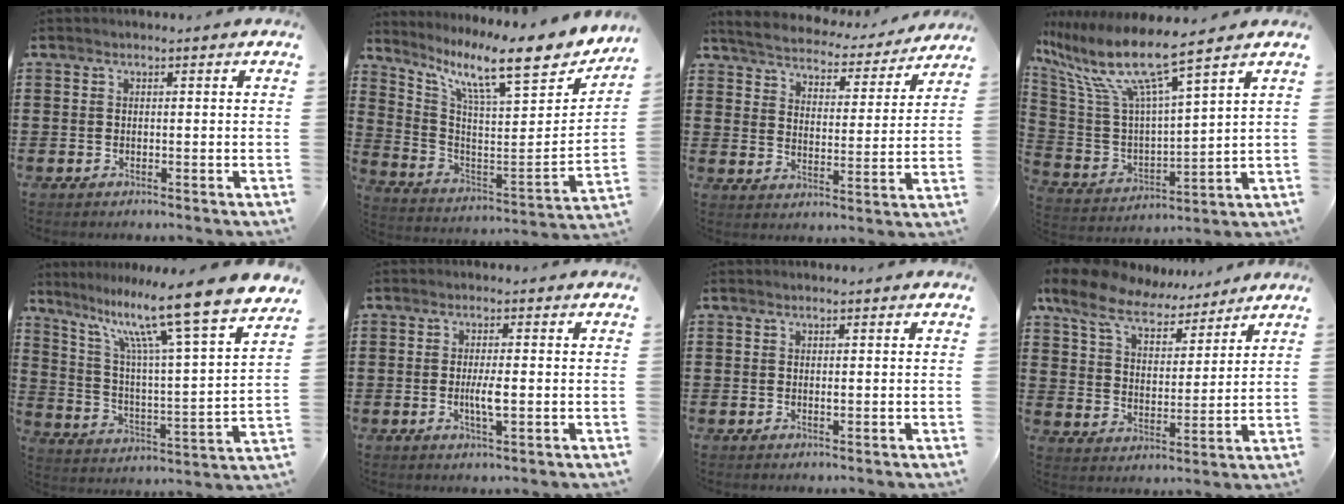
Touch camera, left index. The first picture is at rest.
{"total": 11.7, "force": [8.8, 1.2, 7.7], "torque": [-0.153, -0.076, 0.134]}
{"total": 4.4, "force": [4.4, 0.2, 0.7], "torque": [-0.039, -0.035, 0.070]}
{"total": 10.9, "force": [8.0, 1.3, 7.3], "torque": [-0.178, -0.053, 0.130]}
{"total": 14.1, "force": [11.1, -0.1, 8.6], "torque": [-0.178, -0.081, 0.174]}
{"total": 3.6, "force": [-0.4, 0.6, 3.5], "torque": [-0.069, -0.005, -0.009]}
{"total": 0.6, "force": [0.2, 0.1, 0.6], "torque": [-0.013, -0.002, 0.004]}
{"total": 9.2, "force": [7.8, 3.1, 3.8], "torque": [-0.108, -0.031, 0.142]}